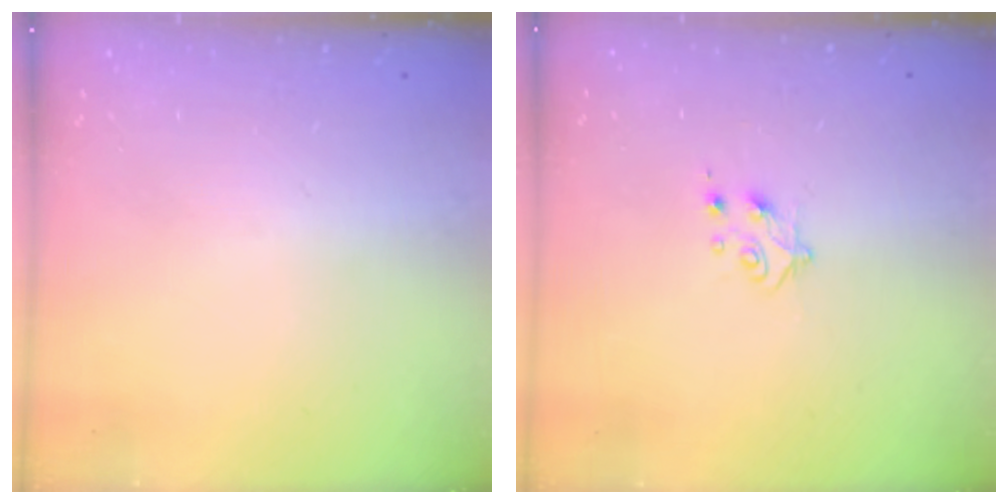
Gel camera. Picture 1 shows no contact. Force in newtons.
{"total": 4.1, "press": 4.1, "slide": 0.5}